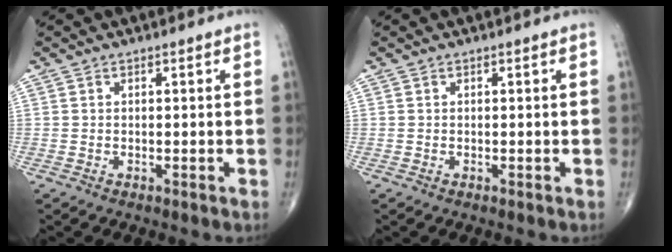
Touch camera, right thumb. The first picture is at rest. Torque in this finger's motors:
{"motor_torque": [0.00, 0.00, 0.00, 0.00, 0.00]}